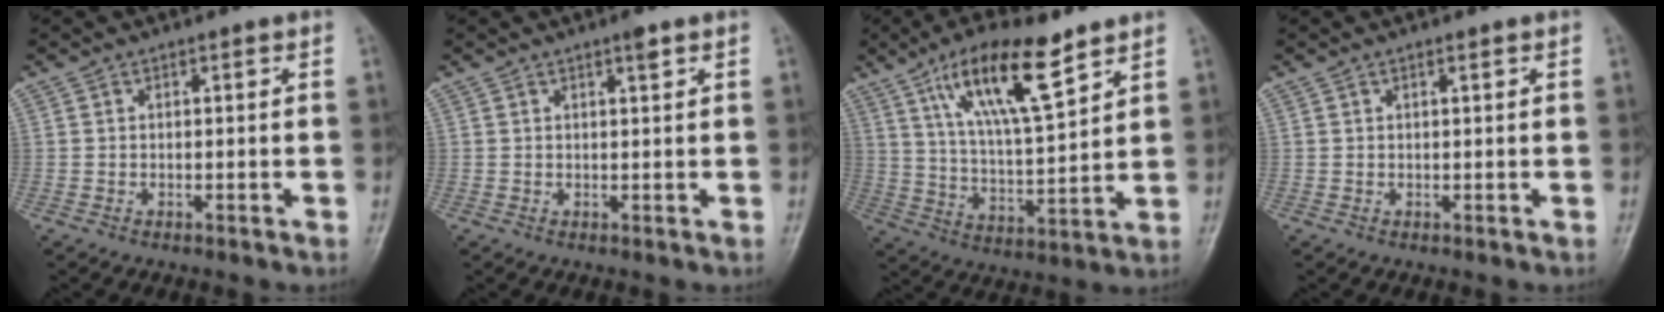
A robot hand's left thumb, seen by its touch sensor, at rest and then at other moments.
{"total": 1.4, "force": [0.9, 0.2, 1.1], "torque": [-0.016, -0.004, 0.014]}
{"total": 15.9, "force": [9.2, 4.5, 12.1], "torque": [-0.197, -0.038, 0.171]}
{"total": 0.6, "force": [0.3, 0.1, 0.5], "torque": [-0.009, 0.000, 0.005]}